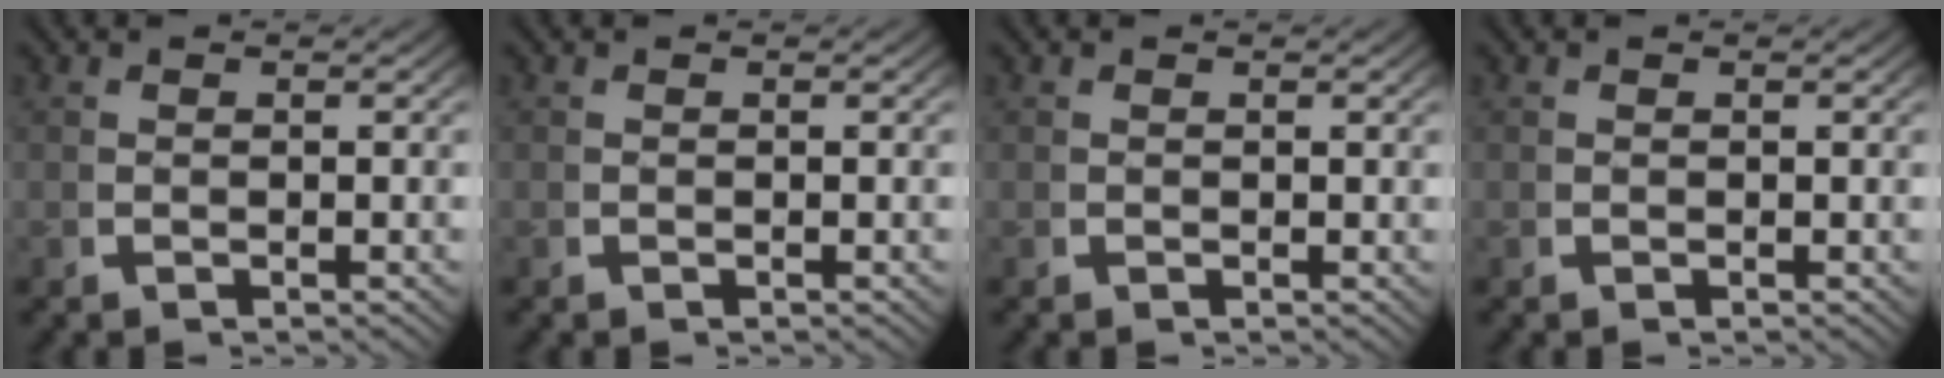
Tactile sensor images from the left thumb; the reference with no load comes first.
{"total": 0.0}
{"total": 0.0}
{"total": 0.0}